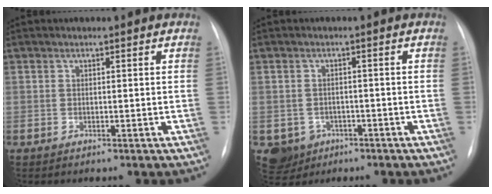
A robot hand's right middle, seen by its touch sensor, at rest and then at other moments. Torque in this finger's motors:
{"motor_torque": [0.05, -0.07, 0.00, 0.00]}